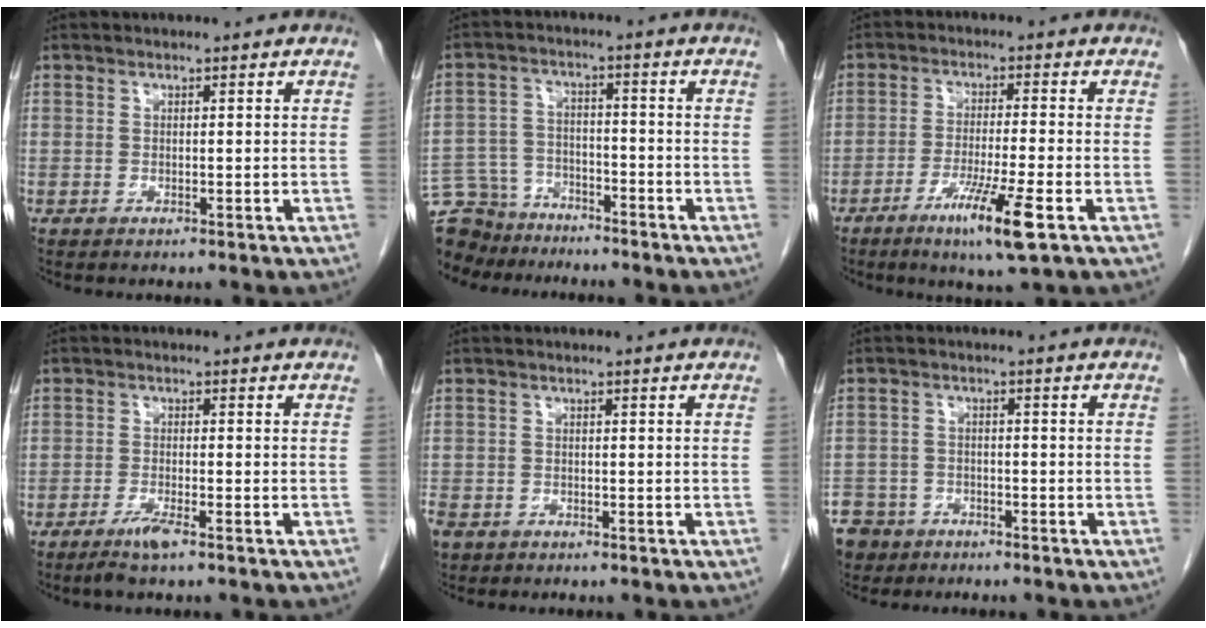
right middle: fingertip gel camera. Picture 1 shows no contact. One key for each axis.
{"total": 12.8, "fx": -11.2, "fy": 5.8, "fz": 2.0, "tx": -0.058, "ty": 0.017, "tz": -0.183}
{"total": 8.4, "fx": -4.3, "fy": -0.4, "fz": 7.2, "tx": -0.132, "ty": -0.022, "tz": -0.073}
{"total": 3.0, "fx": -2.1, "fy": 0.0, "fz": 2.1, "tx": -0.046, "ty": -0.005, "tz": -0.042}
{"total": 4.7, "fx": -3.1, "fy": 3.1, "fz": 1.7, "tx": -0.050, "ty": -0.006, "tz": -0.054}
{"total": 9.1, "fx": -6.3, "fy": 6.3, "fz": 1.6, "tx": -0.062, "ty": -0.001, "tz": -0.111}